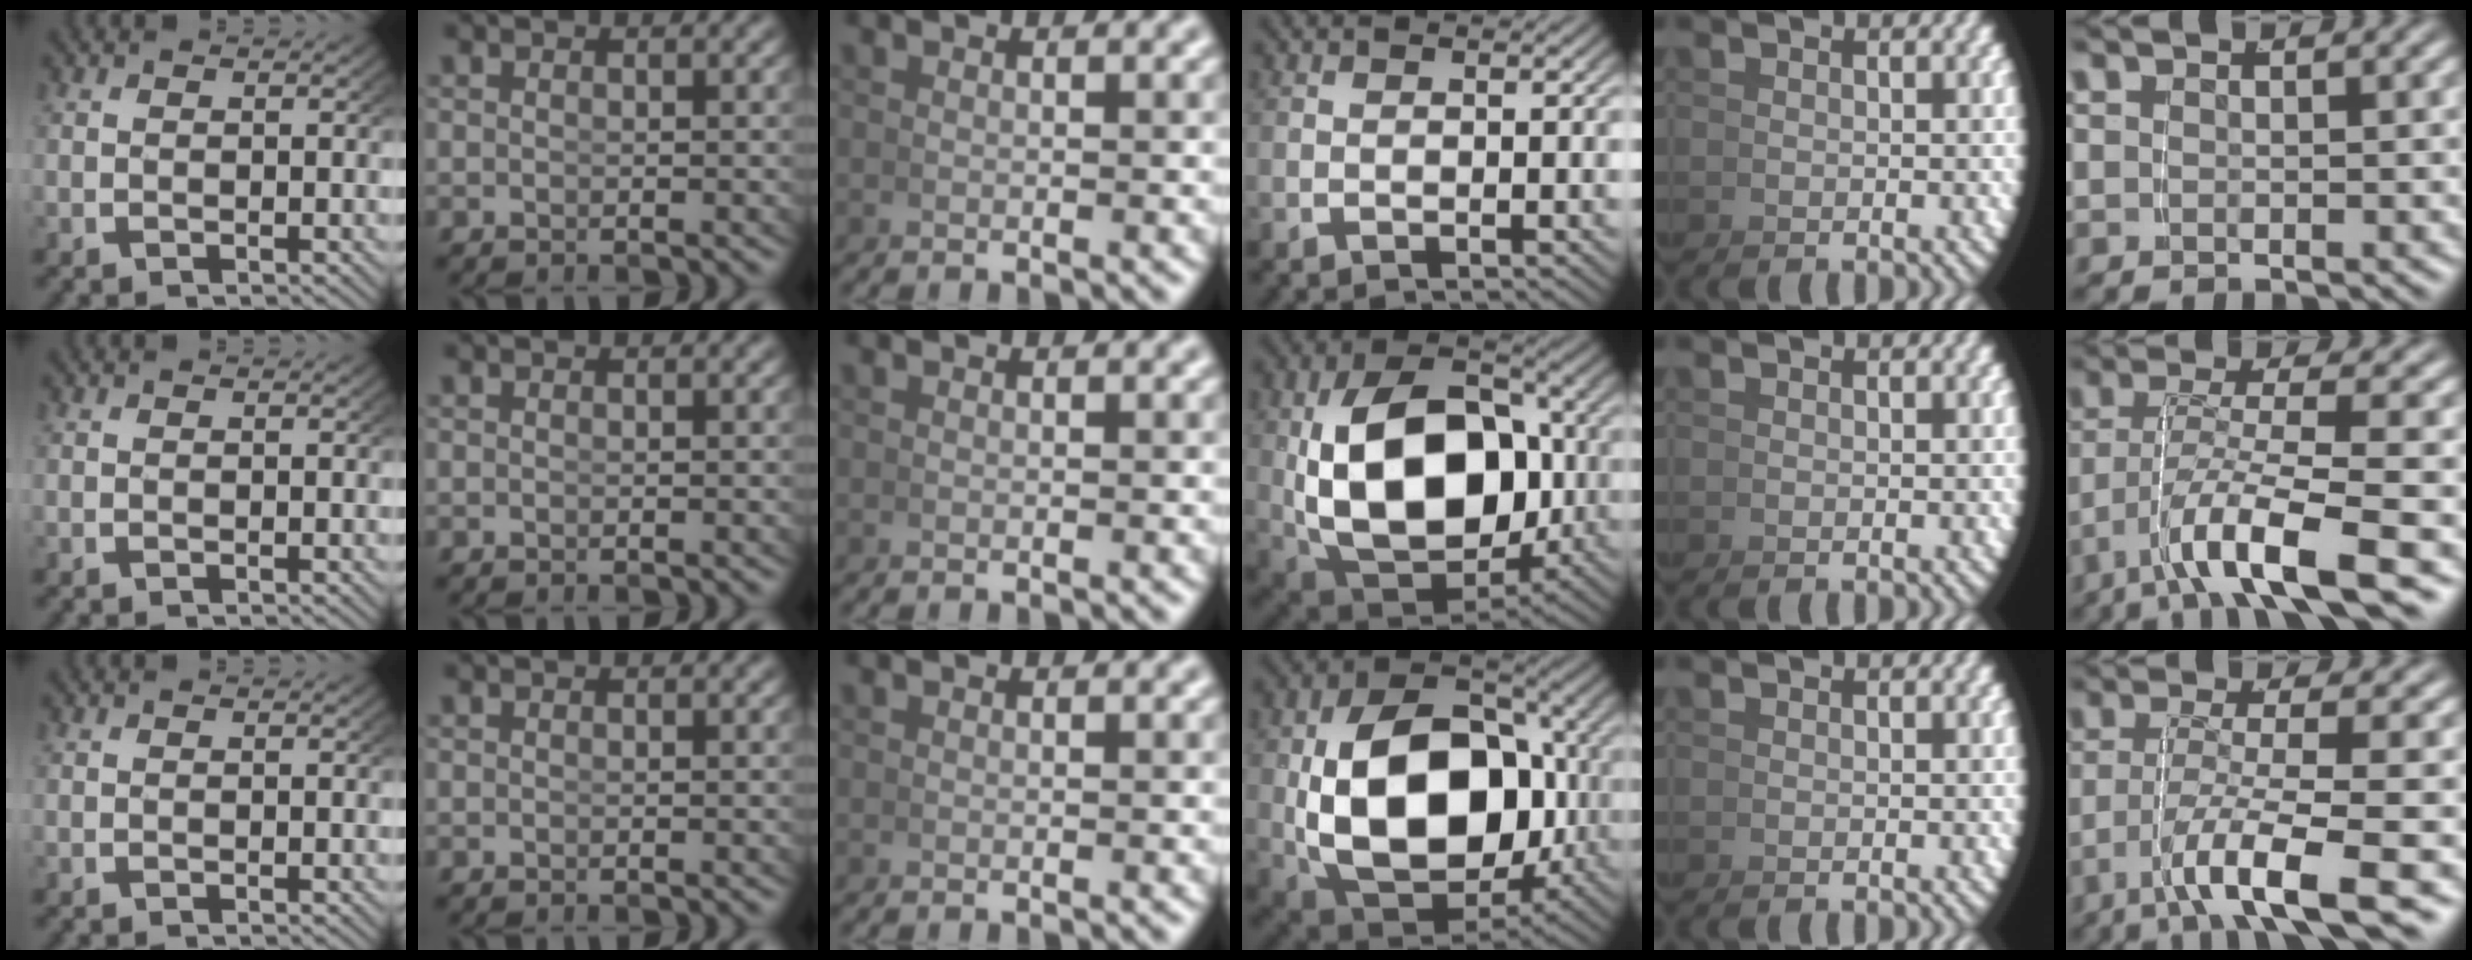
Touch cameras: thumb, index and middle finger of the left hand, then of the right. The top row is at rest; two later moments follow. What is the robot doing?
{"motion": "lift_and_place", "object": "bowl"}